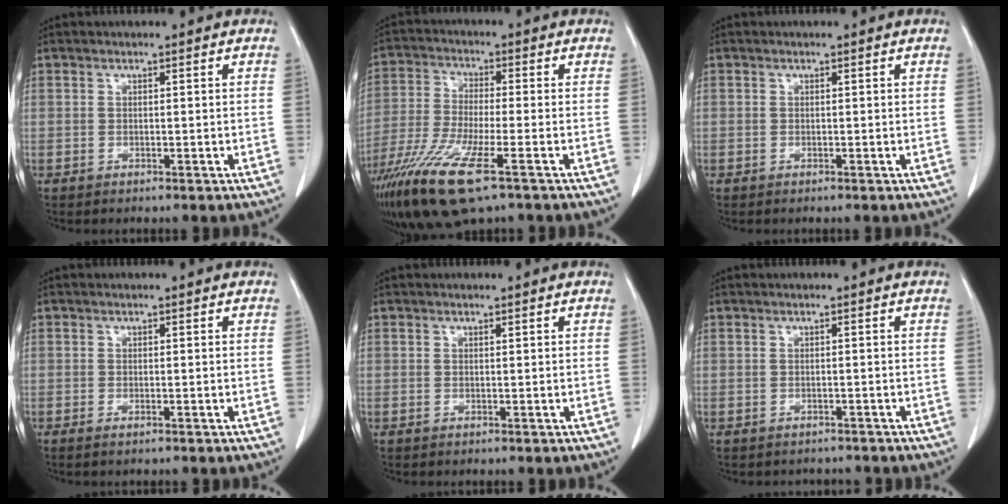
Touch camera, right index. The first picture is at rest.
{"total": 13.3, "force": [-7.7, 1.9, 10.7], "torque": [-0.220, -0.033, -0.145]}
{"total": 0.0}
{"total": 0.8, "force": [-0.5, 0.1, 0.6], "torque": [-0.011, -0.001, -0.009]}
{"total": 0.0}
{"total": 2.3, "force": [-2.1, 1.1, 0.0], "torque": [-0.001, 0.002, -0.027]}